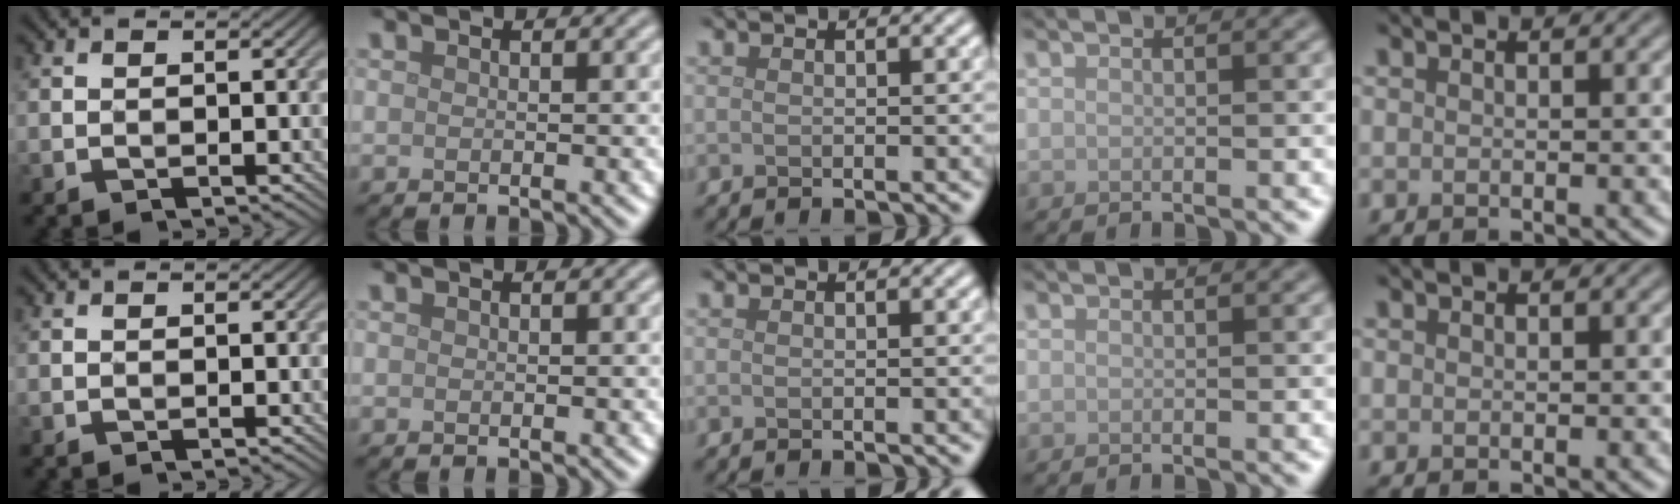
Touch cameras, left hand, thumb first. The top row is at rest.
{}